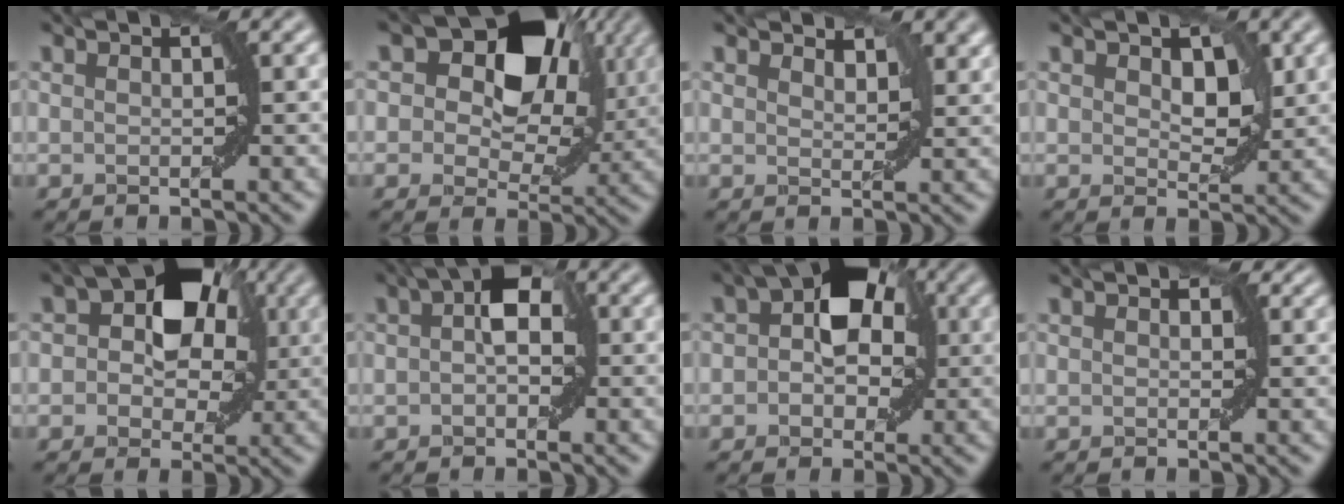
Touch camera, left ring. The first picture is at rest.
{"total": 11.8, "force": [4.2, 7.6, 8.0], "torque": [-0.100, 0.013, 0.046]}
{"total": 2.3, "force": [2.0, 0.7, 0.7], "torque": [-0.013, 0.001, 0.031]}
{"total": 3.1, "force": [0.8, 1.9, 2.3], "torque": [-0.038, -0.004, 0.016]}
{"total": 8.7, "force": [2.1, 6.1, 5.9], "torque": [-0.058, 0.030, -0.001]}
{"total": 4.0, "force": [0.7, 2.3, 3.2], "torque": [-0.040, 0.012, 0.000]}
{"total": 6.9, "force": [1.3, 4.7, 5.0], "torque": [-0.055, 0.018, 0.001]}
{"total": 1.1, "force": [0.5, 0.7, 0.7], "torque": [-0.002, -0.001, 0.005]}